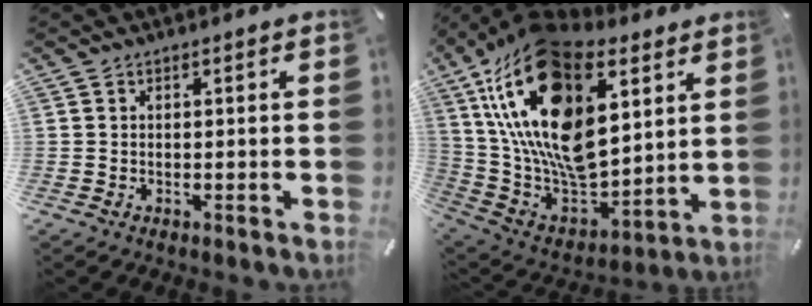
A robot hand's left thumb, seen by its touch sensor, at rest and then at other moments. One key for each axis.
{"total": 27.5, "fx": 10.2, "fy": 16.9, "fz": 19.2, "tx": -0.398, "ty": -0.068, "tz": 0.181}